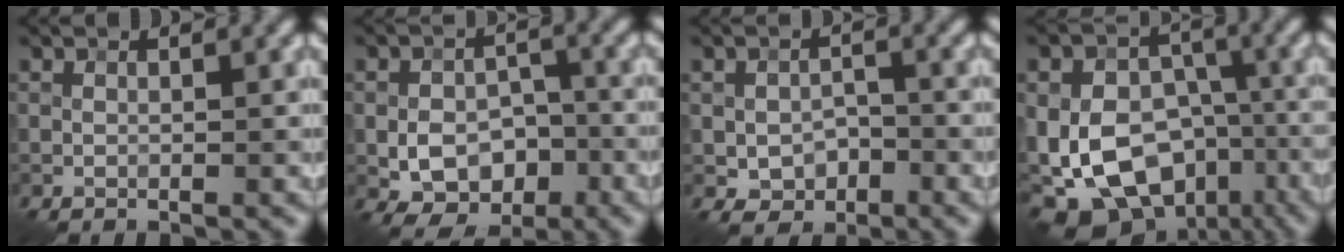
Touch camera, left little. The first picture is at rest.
{"total": 5.5, "force": [-1.8, 3.8, 3.6], "torque": [-0.055, -0.001, -0.033]}
{"total": 3.1, "force": [-1.2, 2.2, 1.9], "torque": [-0.037, -0.003, -0.019]}
{"total": 16.8, "force": [-5.4, 12.1, 10.3], "torque": [-0.195, -0.017, -0.086]}